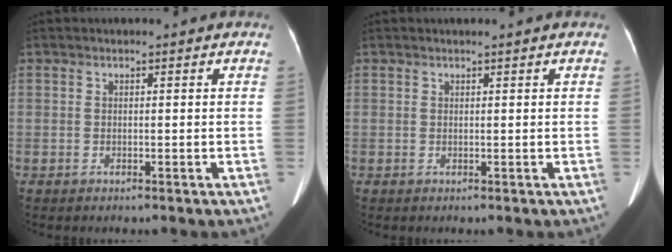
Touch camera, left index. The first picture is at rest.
{"total": 0.5, "force": [0.4, -0.1, 0.3], "torque": [-0.008, 0.004, 0.011]}